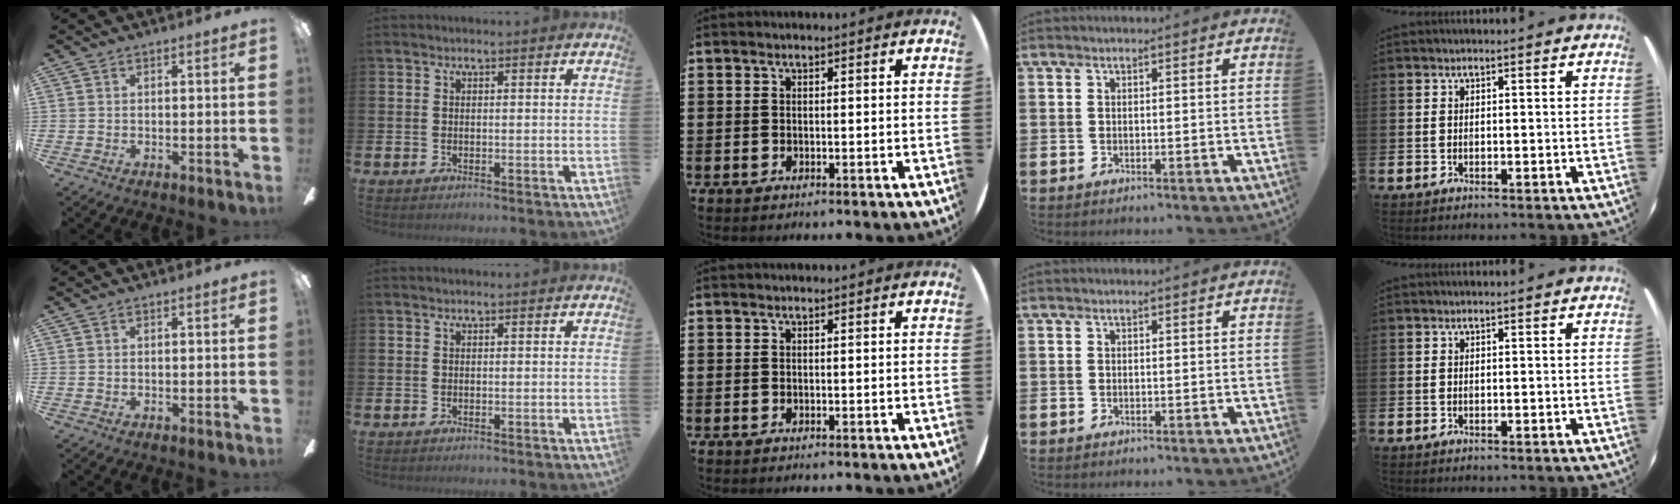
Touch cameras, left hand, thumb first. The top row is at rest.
{}